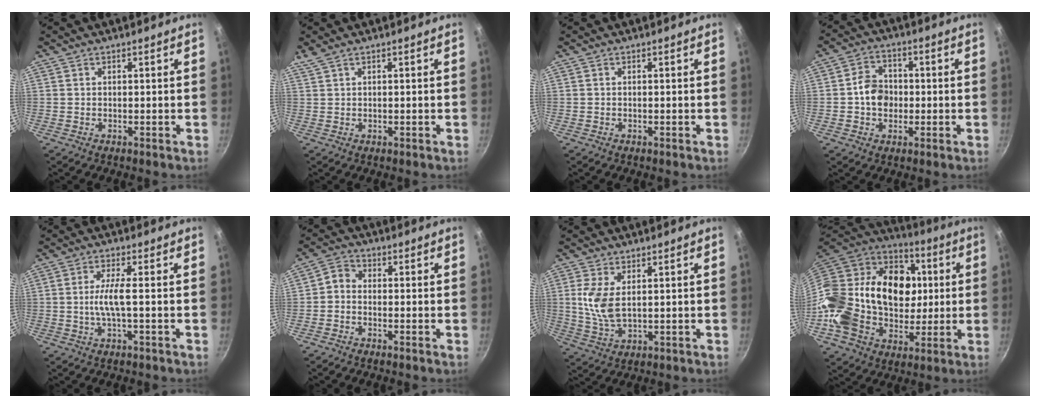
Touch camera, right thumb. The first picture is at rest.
{"total": 1.7, "force": [0.6, 0.3, 1.6], "torque": [-0.034, 0.002, 0.013]}
{"total": 0.0}
{"total": 7.0, "force": [-0.6, 5.9, 3.9], "torque": [-0.035, 0.014, -0.018]}
{"total": 4.6, "force": [-0.6, 0.4, 4.6], "torque": [-0.103, 0.007, -0.012]}
{"total": 3.0, "force": [-1.2, 2.2, 1.7], "torque": [-0.037, 0.023, -0.035]}
{"total": 7.2, "force": [1.5, 3.7, 6.1], "torque": [-0.125, -0.011, 0.035]}
{"total": 33.2, "force": [1.2, 24.3, 22.6], "torque": [-0.418, 0.037, 0.025]}